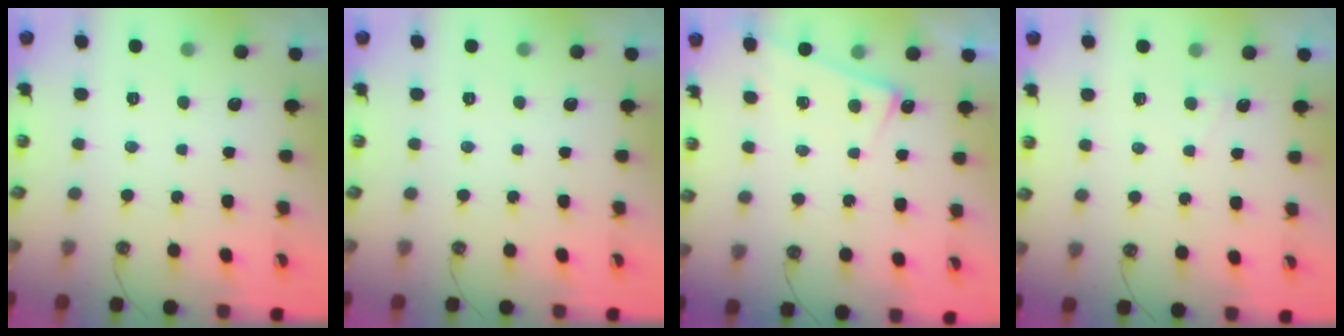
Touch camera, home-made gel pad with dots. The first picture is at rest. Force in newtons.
{"total": 0.0}
{"total": 1.9, "press": 1.8, "slide": 0.4}
{"total": 1.9, "press": 1.9, "slide": 0.4}